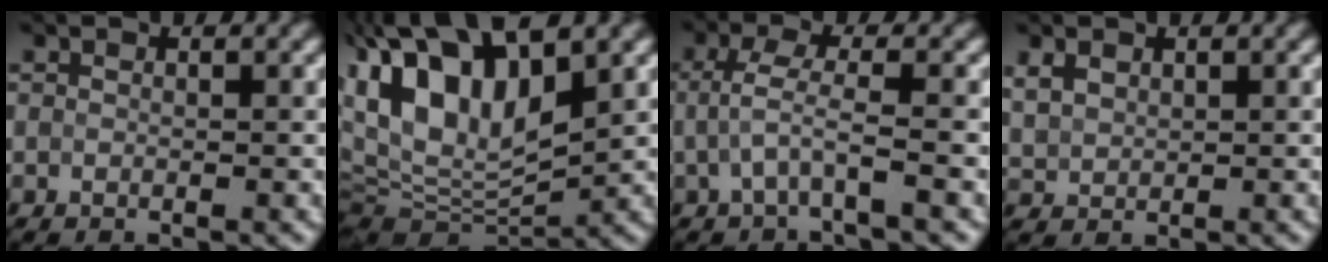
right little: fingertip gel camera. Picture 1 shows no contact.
{"total": 12.3, "force": [3.7, 5.9, 10.1], "torque": [-0.194, 0.015, 0.060]}
{"total": 2.6, "force": [-0.4, 0.5, 2.5], "torque": [-0.058, 0.004, -0.011]}
{"total": 1.9, "force": [1.0, 1.4, 0.9], "torque": [-0.023, 0.003, 0.025]}